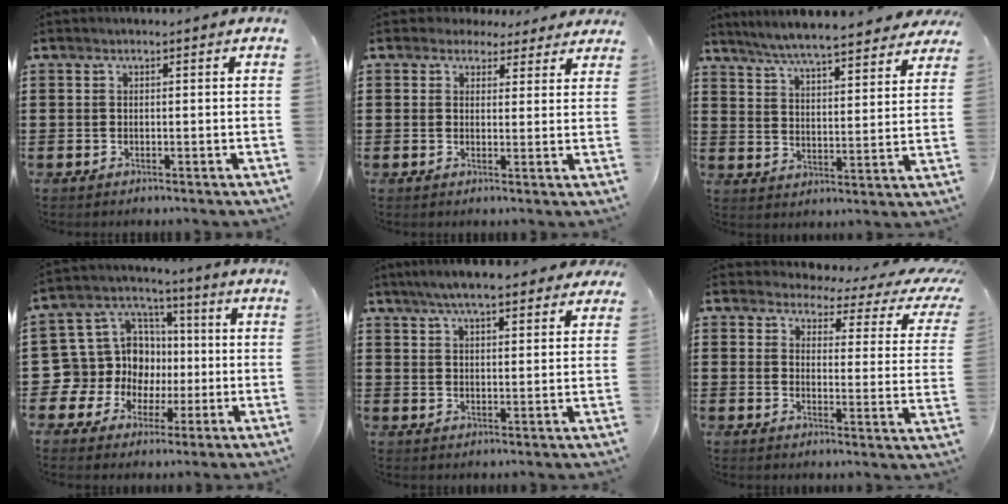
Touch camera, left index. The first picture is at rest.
{"total": 3.0, "force": [2.4, 1.6, 0.6], "torque": [-0.022, 0.002, 0.045]}
{"total": 6.4, "force": [6.1, -0.2, 2.0], "torque": [-0.065, -0.036, 0.107]}
{"total": 11.3, "force": [-0.1, 10.9, 2.9], "torque": [-0.122, -0.013, 0.003]}
{"total": 6.2, "force": [5.3, 1.1, 3.1], "torque": [-0.075, -0.004, 0.097]}
{"total": 3.5, "force": [2.7, 1.1, 1.9], "torque": [-0.047, -0.020, 0.039]}